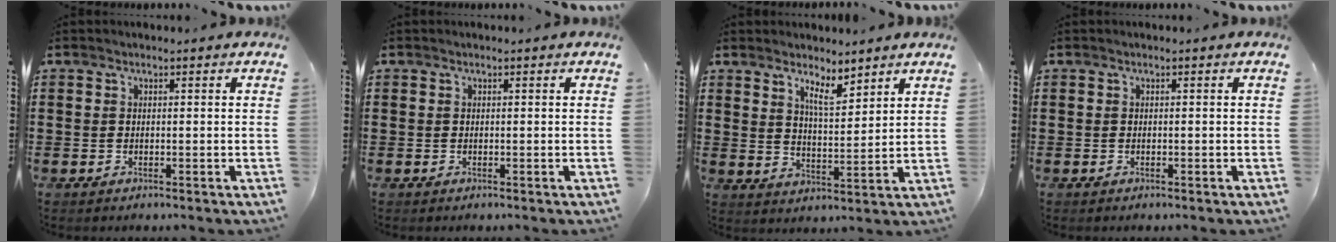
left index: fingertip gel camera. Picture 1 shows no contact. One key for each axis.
{"total": 0.0}
{"total": 5.4, "fx": 4.6, "fy": 1.3, "fz": 2.5, "tx": -0.044, "ty": -0.022, "tz": 0.078}
{"total": 0.0}